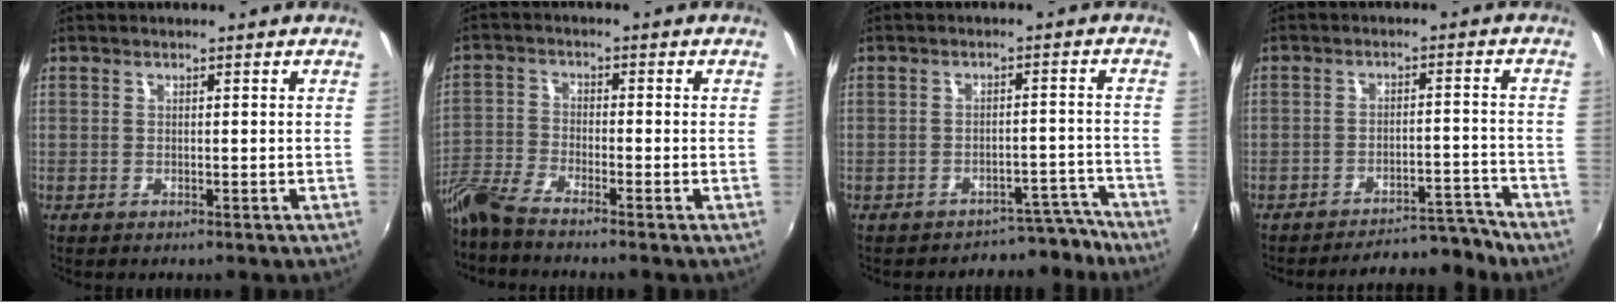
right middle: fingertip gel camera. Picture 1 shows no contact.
{"total": 6.3, "force": [-5.6, 0.2, 3.0], "torque": [-0.075, -0.013, -0.118]}
{"total": 6.1, "force": [-5.6, 2.4, 0.2], "torque": [0.014, 0.035, -0.065]}
{"total": 10.0, "force": [-9.7, 1.6, 2.2], "torque": [-0.039, 0.024, -0.122]}